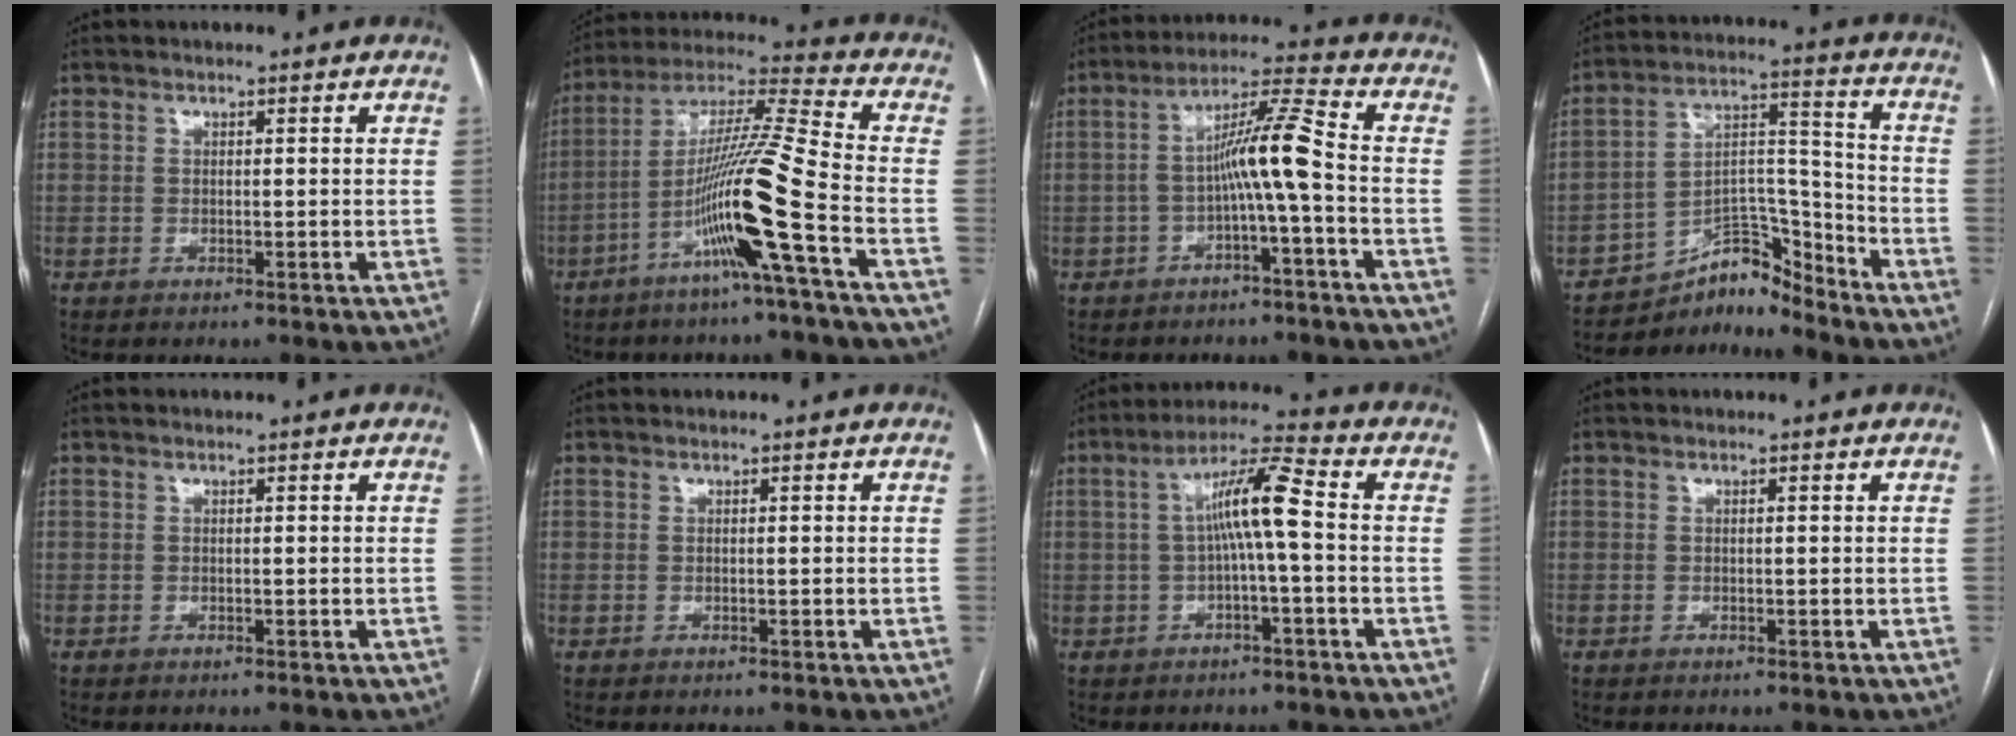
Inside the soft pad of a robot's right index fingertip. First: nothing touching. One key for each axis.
{"total": 15.0, "fx": -6.0, "fy": -2.0, "fz": 13.6, "tx": -0.256, "ty": -0.002, "tz": -0.116}
{"total": 8.2, "fx": -1.9, "fy": -0.5, "fz": 8.0, "tx": -0.138, "ty": 0.026, "tz": -0.034}
{"total": 8.2, "fx": -8.0, "fy": 1.8, "fz": 0.9, "tx": -0.007, "ty": 0.060, "tz": -0.139}
{"total": 0.0}
{"total": 0.0}
{"total": 8.1, "fx": 0.0, "fy": 0.4, "fz": 8.0, "tx": -0.144, "ty": 0.025, "tz": -0.003}
{"total": 0.0}